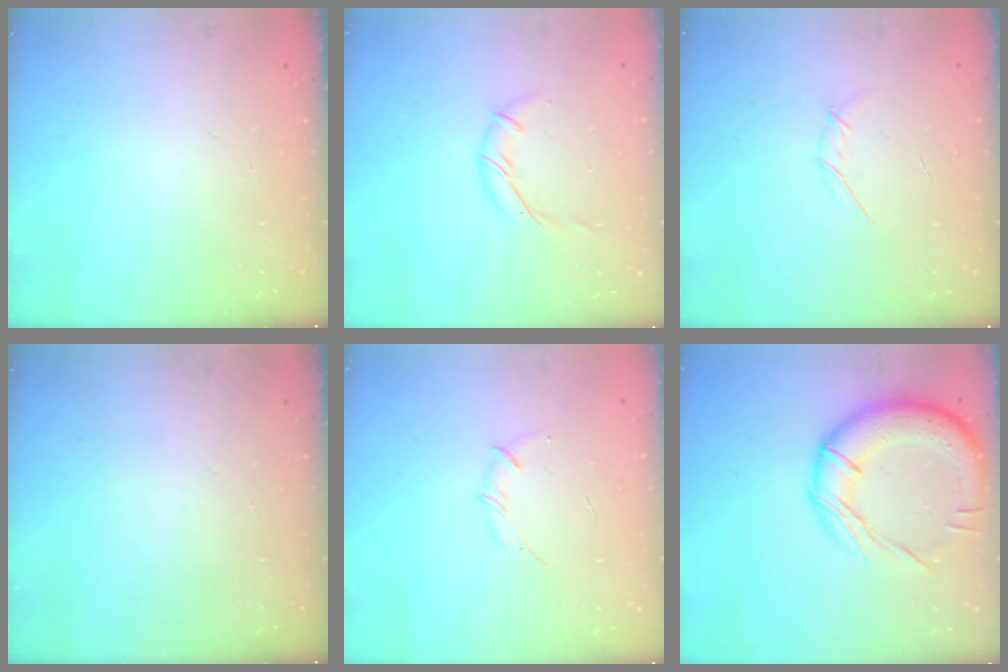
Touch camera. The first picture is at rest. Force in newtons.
{"total": 7.3, "press": 7.3, "slide": 0.5}
{"total": 3.6, "press": 3.5, "slide": 0.9}
{"total": 0.0}
{"total": 3.4, "press": 3.3, "slide": 0.8}
{"total": 20.0, "press": 19.9, "slide": 2.3}